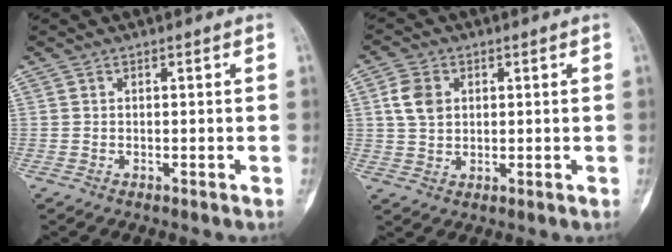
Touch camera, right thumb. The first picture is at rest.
{"total": 5.8, "force": [1.6, 4.3, 3.5], "torque": [-0.061, -0.001, 0.029]}